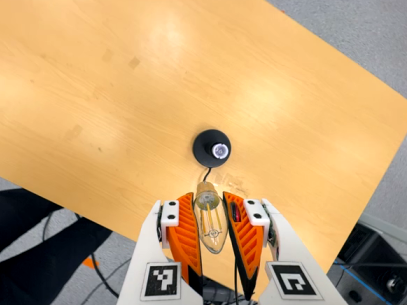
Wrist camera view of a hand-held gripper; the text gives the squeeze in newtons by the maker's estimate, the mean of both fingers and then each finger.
{"total": 19.2, "left": 20.4, "right": 17.9}